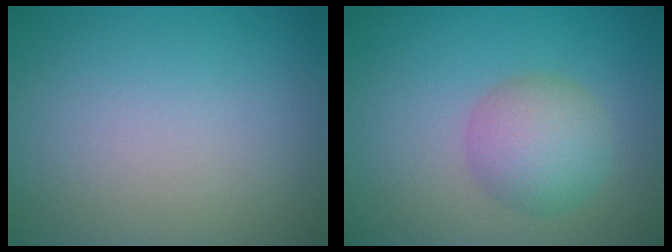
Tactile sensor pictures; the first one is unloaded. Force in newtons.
{"total": 4.3, "press": 4.3, "slide": 0.1}